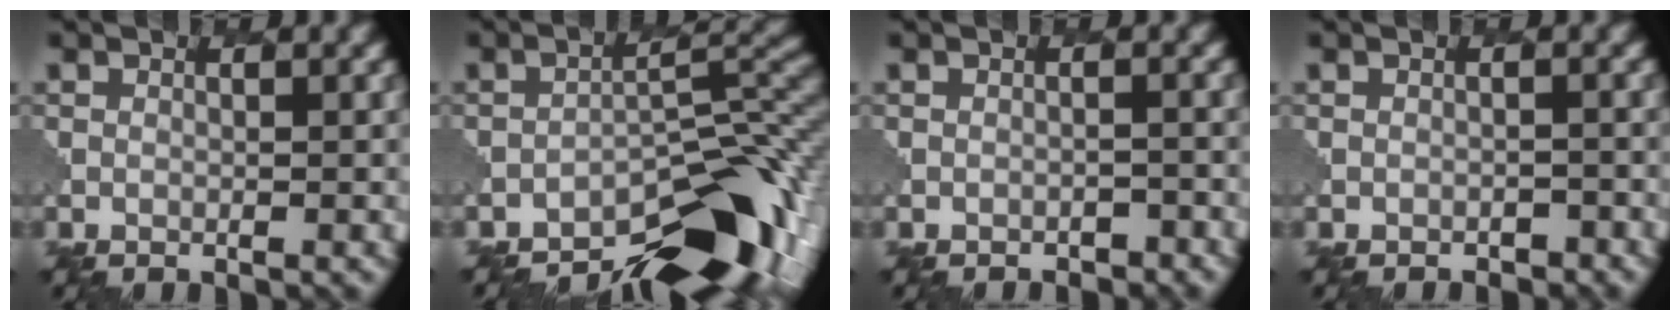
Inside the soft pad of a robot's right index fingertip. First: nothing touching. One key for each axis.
{"total": 10.0, "fx": -7.4, "fy": 3.6, "fz": 5.6, "tx": -0.053, "ty": 0.011, "tz": -0.125}
{"total": 1.8, "fx": -1.7, "fy": 0.5, "fz": 0.2, "tx": 0.001, "ty": 0.004, "tz": -0.021}
{"total": 1.5, "fx": -1.4, "fy": 0.5, "fz": 0.1, "tx": 0.003, "ty": 0.003, "tz": -0.015}